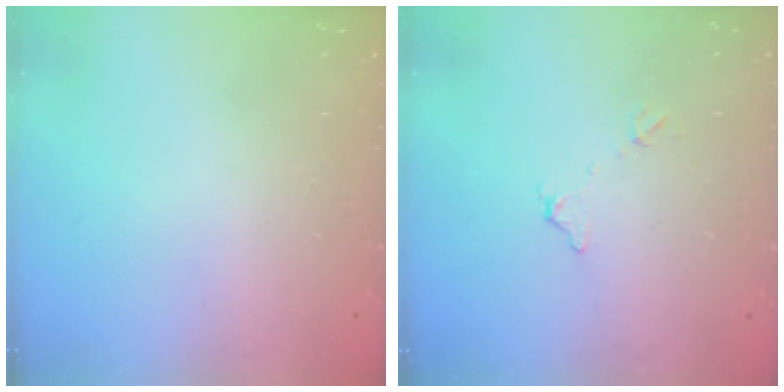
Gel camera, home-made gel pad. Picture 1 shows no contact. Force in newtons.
{"total": 5.5, "press": 5.5, "slide": 0.3}